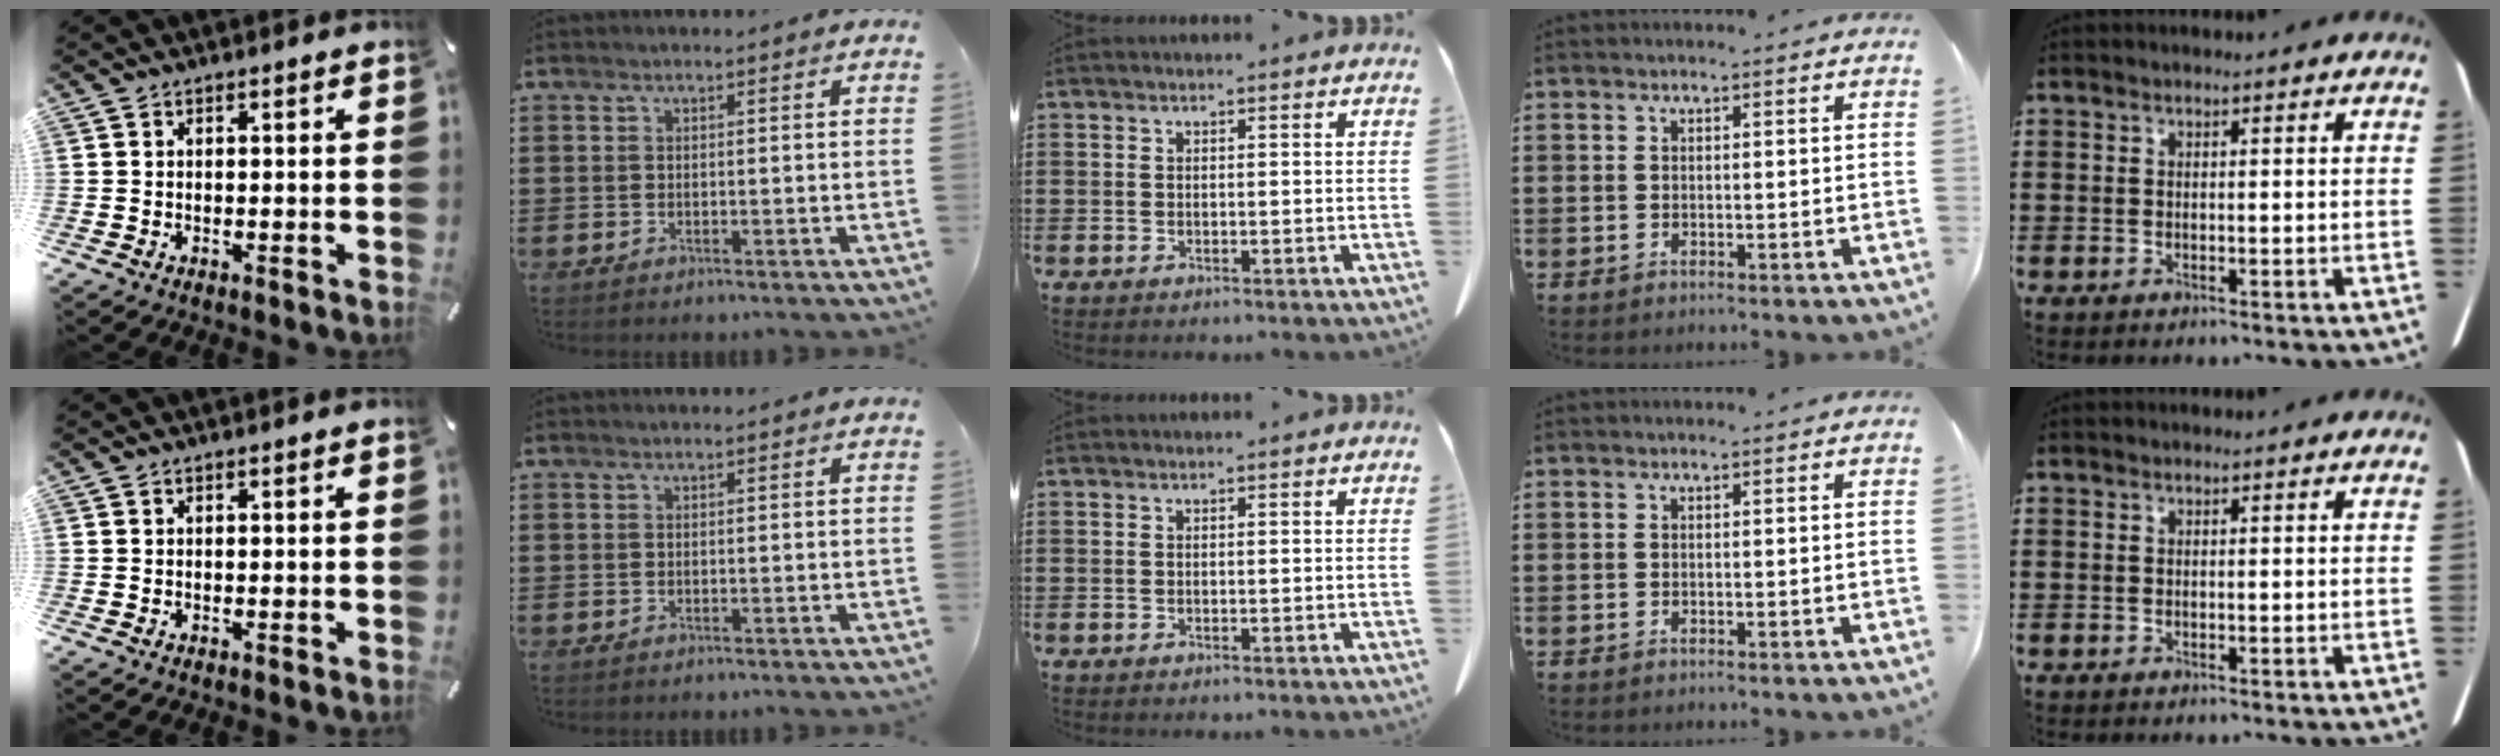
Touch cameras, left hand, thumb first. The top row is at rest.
{}